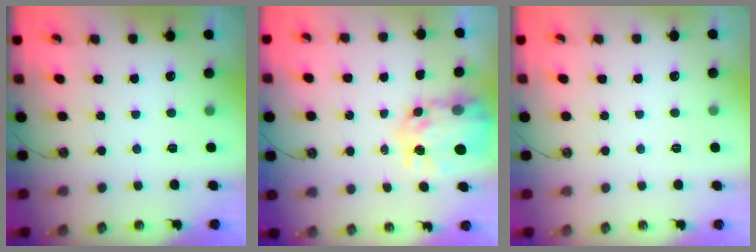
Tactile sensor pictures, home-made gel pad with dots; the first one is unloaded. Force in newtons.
{"total": 8.4, "press": 8.4, "slide": 0.6}
{"total": 0.0}